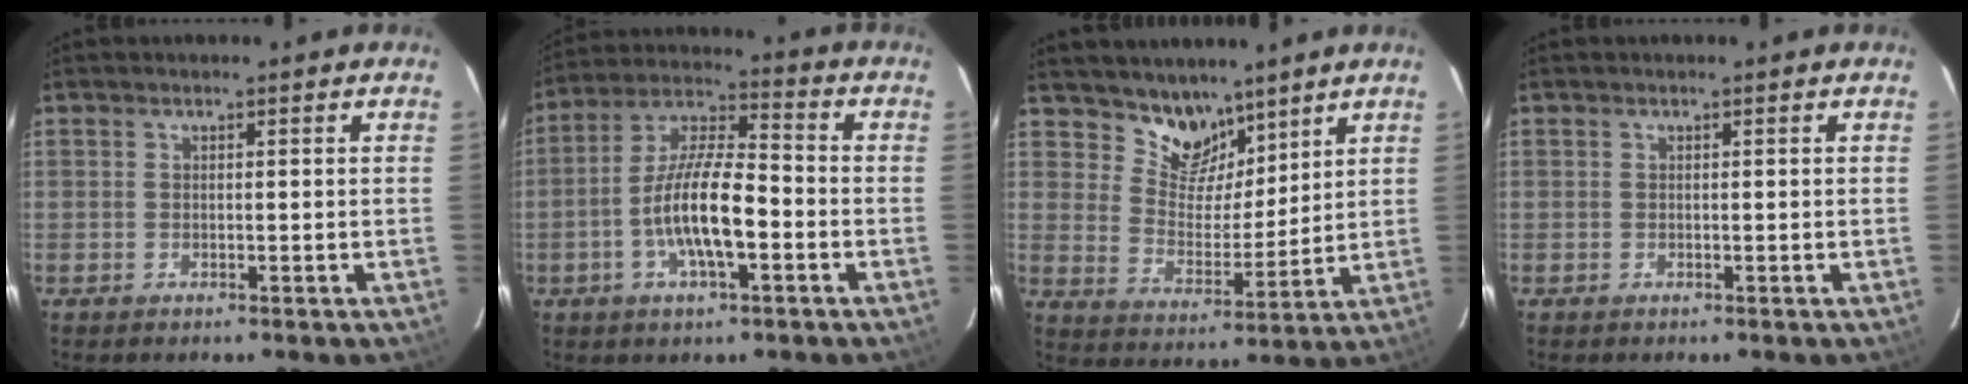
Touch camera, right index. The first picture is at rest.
{"total": 12.9, "force": [-3.9, 3.6, 11.8], "torque": [-0.235, 0.003, -0.075]}
{"total": 8.9, "force": [6.9, 4.9, 2.7], "torque": [-0.044, -0.009, 0.126]}
{"total": 0.0}